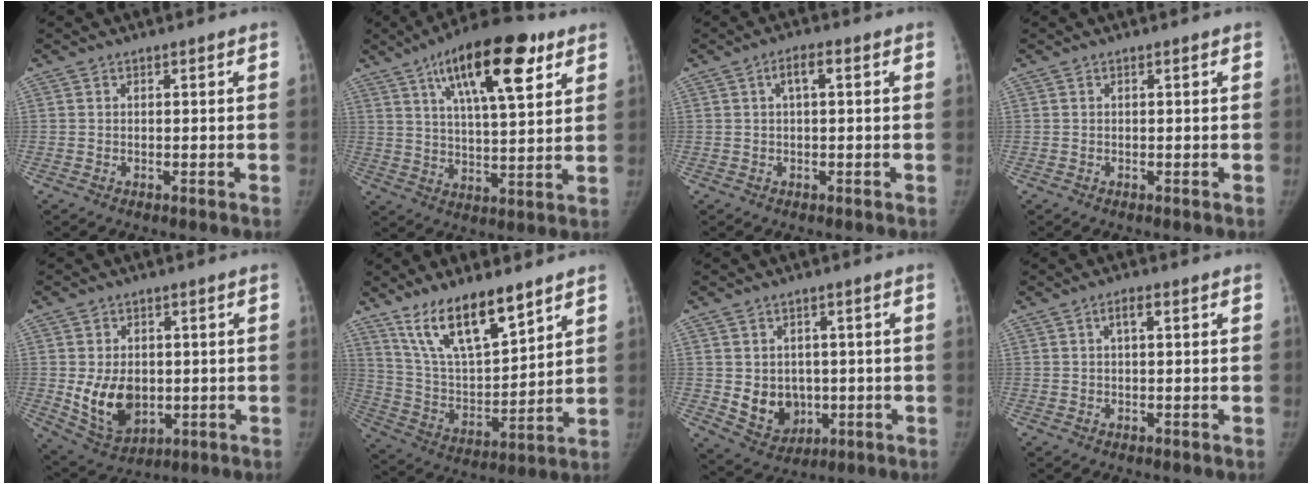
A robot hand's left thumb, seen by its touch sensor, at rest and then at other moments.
{"total": 18.8, "force": [9.5, 6.5, 14.9], "torque": [-0.212, -0.026, 0.151]}
{"total": 2.9, "force": [0.7, 1.0, 2.6], "torque": [-0.049, 0.011, 0.010]}
{"total": 0.0}
{"total": 10.8, "force": [-0.6, 7.9, 7.3], "torque": [-0.095, -0.011, 0.011]}
{"total": 16.4, "force": [11.3, 5.7, 10.5], "torque": [-0.157, -0.059, 0.221]}
{"total": 8.5, "force": [-0.6, 7.1, 4.5], "torque": [-0.035, -0.005, 0.012]}
{"total": 2.1, "force": [0.7, 0.7, 1.9], "torque": [-0.036, 0.008, 0.009]}